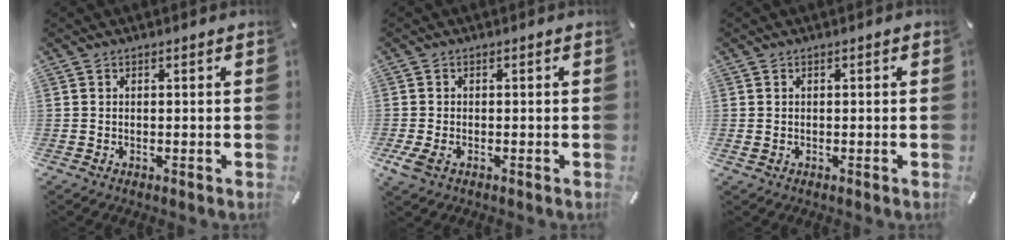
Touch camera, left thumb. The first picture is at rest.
{"total": 2.7, "force": [-1.1, 1.5, 1.9], "torque": [-0.050, -0.004, -0.023]}
{"total": 0.8, "force": [-0.1, 0.6, 0.6], "torque": [-0.010, 0.002, -0.003]}